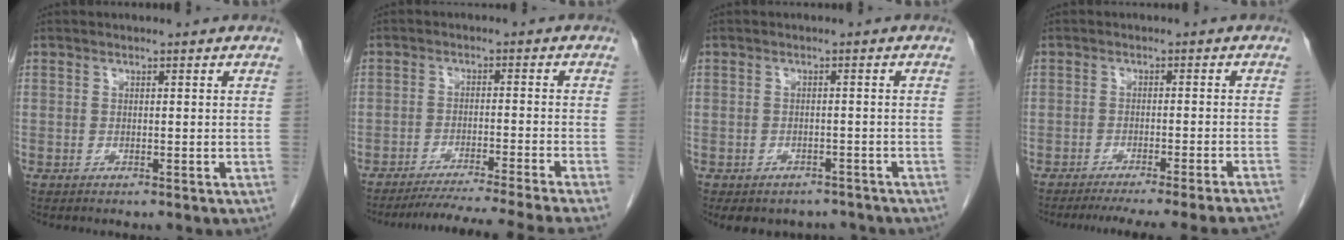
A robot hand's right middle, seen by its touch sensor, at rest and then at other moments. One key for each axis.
{"total": 15.4, "fx": -13.8, "fy": -2.7, "fz": 6.2, "tx": -0.081, "ty": -0.042, "tz": -0.201}
{"total": 7.1, "fx": -6.0, "fy": 3.7, "fz": 1.3, "tx": -0.010, "ty": 0.007, "tz": -0.069}
{"total": 18.3, "fx": -17.1, "fy": -1.6, "fz": 6.6, "tx": -0.058, "ty": -0.035, "tz": -0.214}